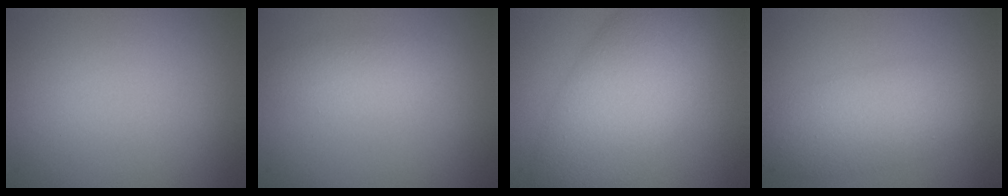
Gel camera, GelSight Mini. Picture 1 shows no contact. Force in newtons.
{"total": 2.5, "press": 2.5, "slide": 0.2}
{"total": 8.9, "press": 8.9, "slide": 0.3}
{"total": 4.9, "press": 4.9, "slide": 0.2}